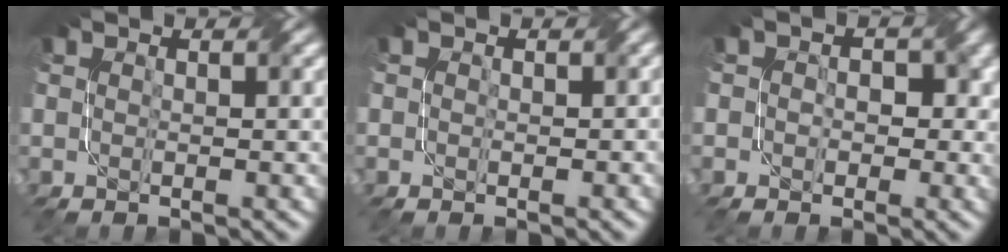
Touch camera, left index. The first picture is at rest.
{"total": 0.6, "force": [0.2, 0.6, 0.2], "torque": [-0.002, -0.004, -0.002]}
{"total": 3.6, "force": [0.5, 2.9, 2.1], "torque": [-0.004, 0.006, -0.008]}